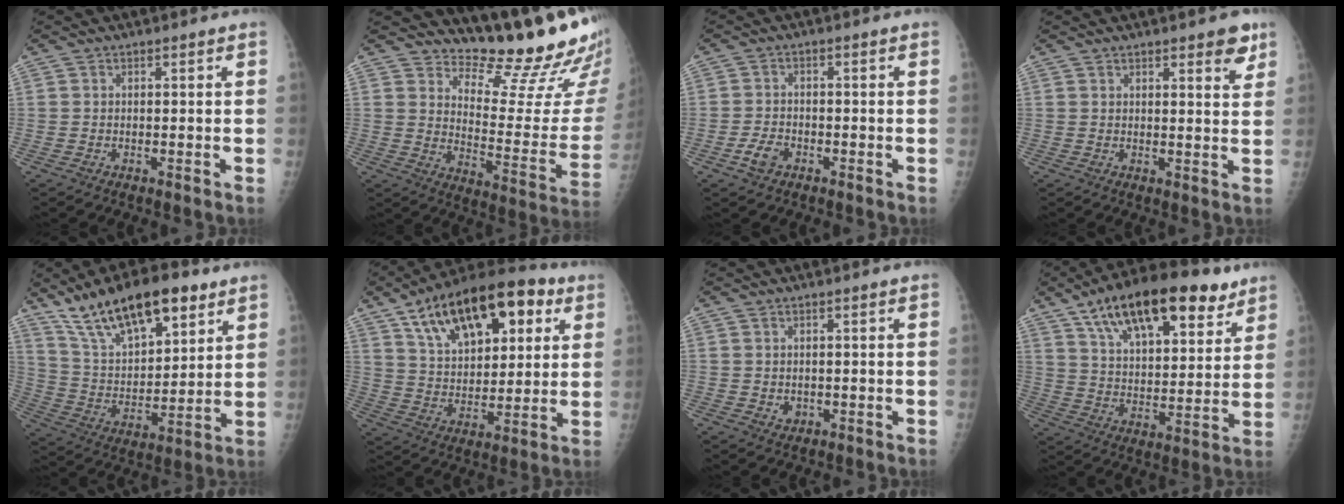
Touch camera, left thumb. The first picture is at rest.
{"total": 19.5, "force": [17.9, 3.6, 6.9], "torque": [-0.055, -0.179, 0.234]}
{"total": 3.4, "force": [-1.8, 2.2, 1.9], "torque": [-0.035, 0.010, -0.033]}
{"total": 4.7, "force": [3.0, 1.5, 3.4], "torque": [-0.029, -0.016, 0.034]}
{"total": 20.4, "force": [13.2, 8.1, 13.2], "torque": [-0.194, -0.048, 0.239]}
{"total": 23.6, "force": [11.1, 12.1, 17.0], "torque": [-0.240, -0.010, 0.187]}
{"total": 1.6, "force": [-0.1, 1.4, 0.8], "torque": [-0.008, 0.000, 0.004]}
{"total": 24.0, "force": [14.6, 10.2, 16.1], "torque": [-0.235, -0.030, 0.240]}